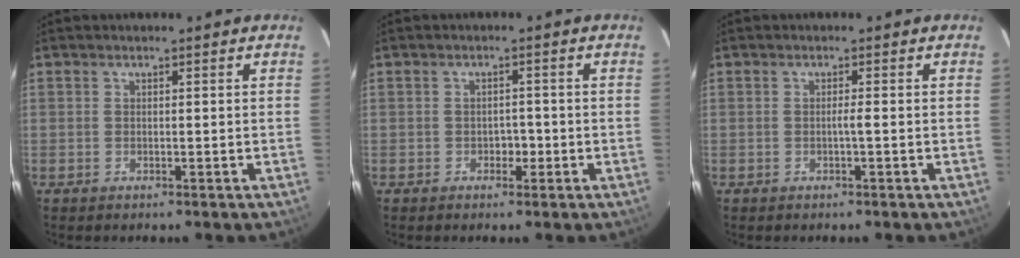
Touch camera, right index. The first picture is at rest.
{"total": 1.7, "force": [-0.7, 1.1, 1.1], "torque": [-0.012, 0.005, -0.010]}
{"total": 0.8, "force": [-0.3, -0.2, 0.8], "torque": [-0.010, 0.001, -0.005]}